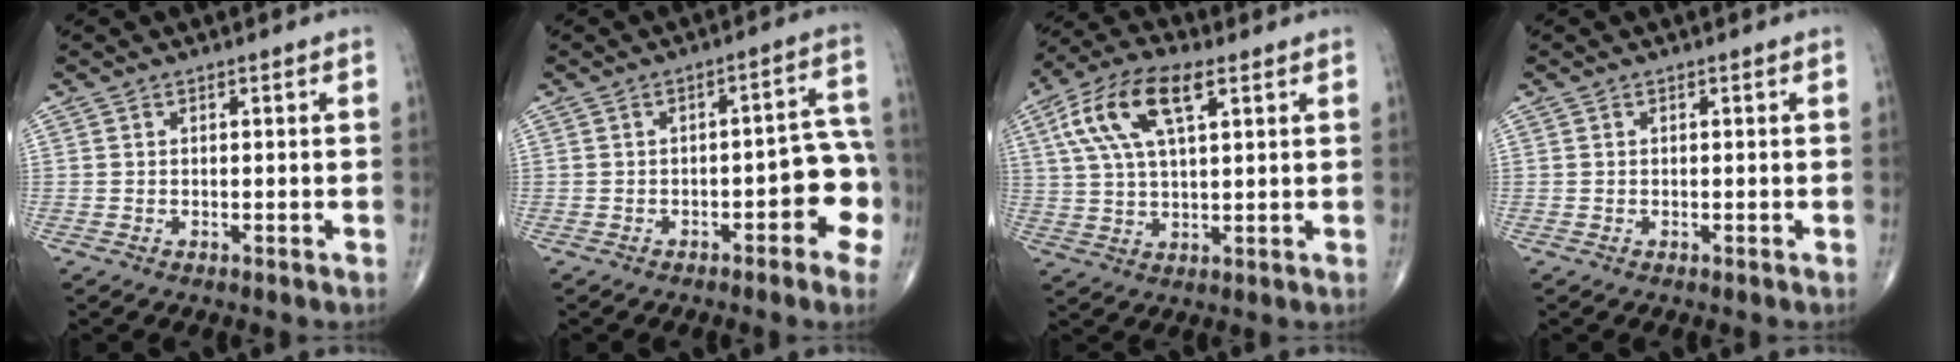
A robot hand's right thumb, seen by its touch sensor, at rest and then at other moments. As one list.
[{"total": 9.3, "force": [-3.1, 3.7, 7.9], "torque": [-0.058, 0.041, -0.042]}, {"total": 13.5, "force": [5.2, 5.7, 11.0], "torque": [-0.222, 0.013, 0.093]}, {"total": 0.0}]